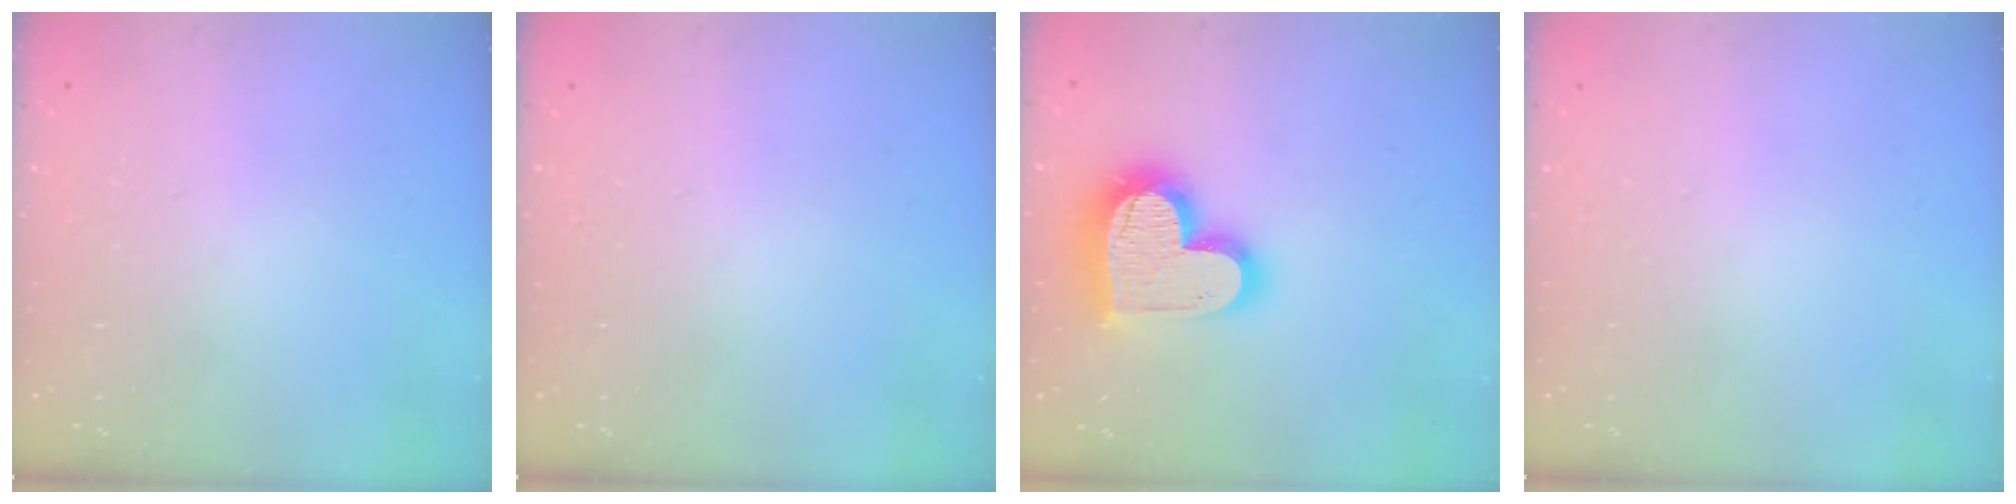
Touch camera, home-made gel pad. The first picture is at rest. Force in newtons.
{"total": 0.0}
{"total": 19.1, "press": 19.0, "slide": 1.6}
{"total": 0.0}